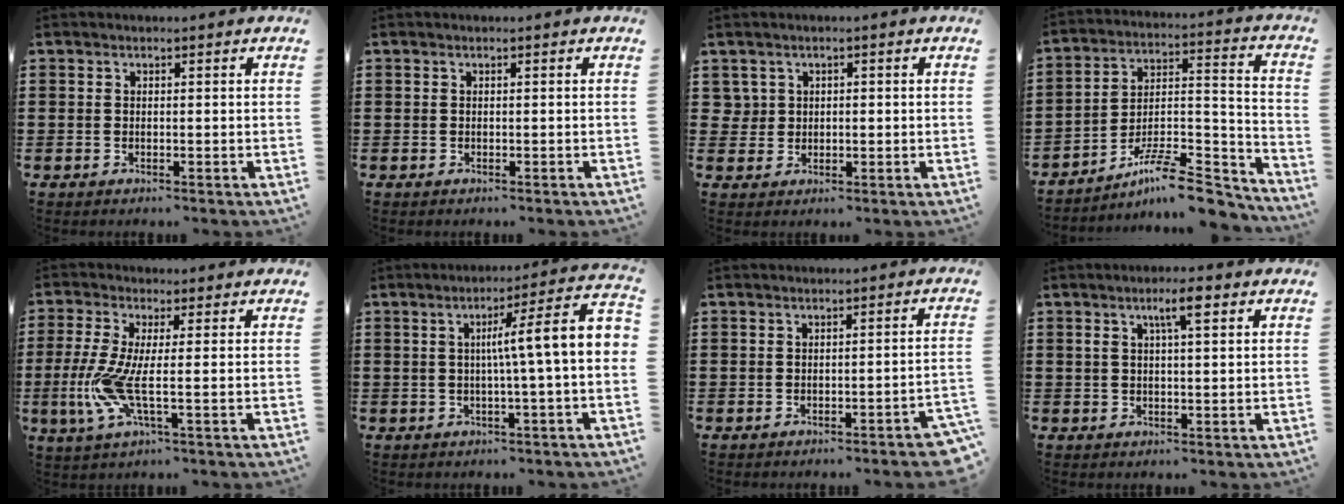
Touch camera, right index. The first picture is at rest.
{"total": 0.0}
{"total": 1.9, "force": [0.6, 1.8, 0.4], "torque": [-0.016, 0.009, 0.009]}
{"total": 10.8, "force": [-8.6, 2.3, 6.1], "torque": [-0.095, 0.019, -0.166]}
{"total": 7.7, "force": [-1.0, 1.3, 7.5], "torque": [-0.183, -0.028, -0.024]}
{"total": 7.8, "force": [0.2, -0.1, 7.8], "torque": [-0.129, -0.019, -0.006]}
{"total": 1.8, "force": [-1.6, 0.1, 0.9], "torque": [-0.017, 0.000, -0.033]}
{"total": 4.2, "force": [1.8, 0.7, 3.7], "torque": [-0.069, 0.005, 0.026]}